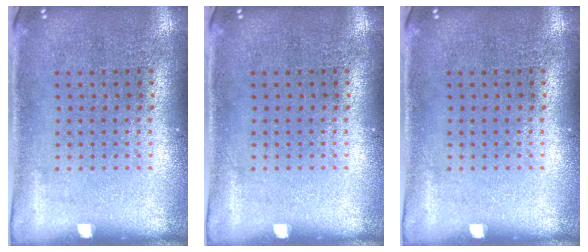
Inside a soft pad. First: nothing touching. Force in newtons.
{"total": 0.0}
{"total": 0.0}